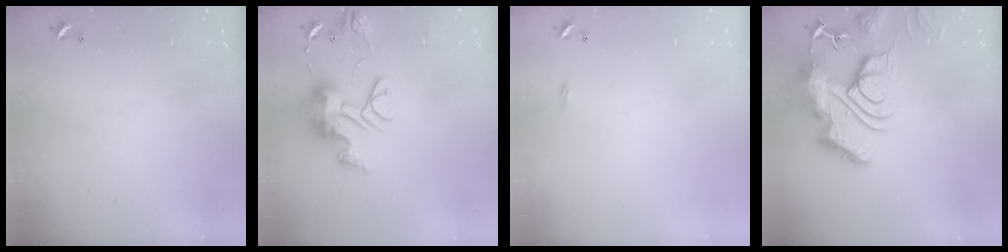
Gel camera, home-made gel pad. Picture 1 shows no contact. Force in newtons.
{"total": 12.0, "press": 11.9, "slide": 1.2}
{"total": 2.2, "press": 2.1, "slide": 0.4}
{"total": 17.8, "press": 17.8, "slide": 1.8}